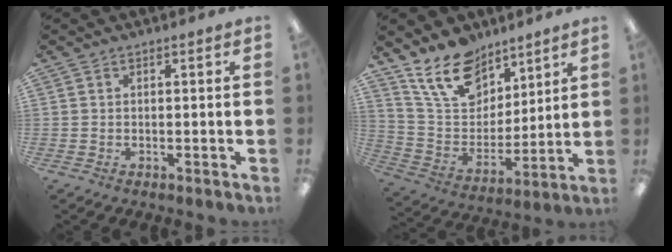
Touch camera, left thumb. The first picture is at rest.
{"total": 17.4, "force": [12.1, 10.1, 7.3], "torque": [-0.141, -0.062, 0.228]}